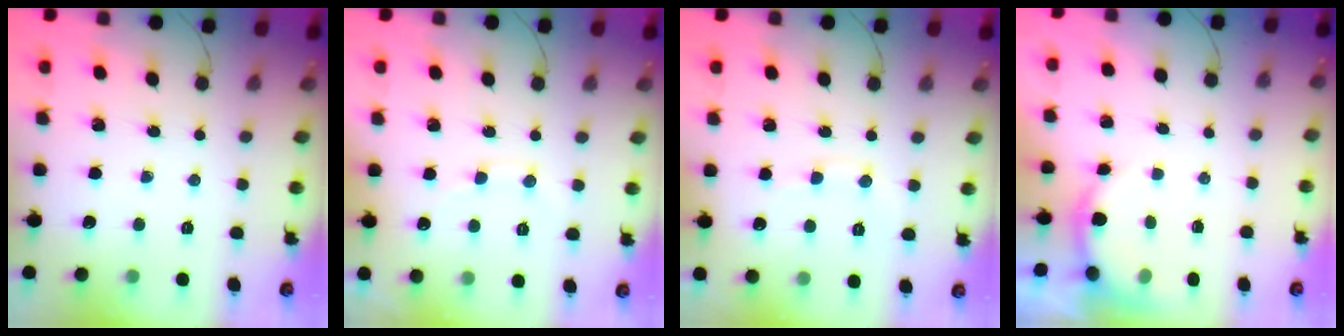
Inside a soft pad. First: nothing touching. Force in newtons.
{"total": 7.0, "press": 6.9, "slide": 1.2}
{"total": 7.8, "press": 7.7, "slide": 1.3}
{"total": 5.2, "press": 5.2, "slide": 0.5}